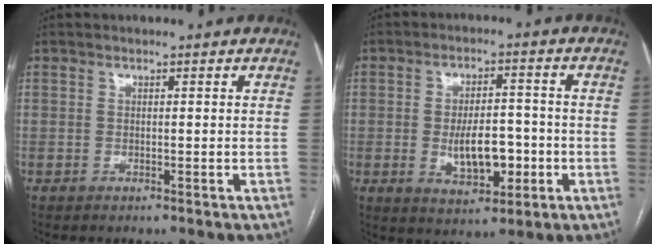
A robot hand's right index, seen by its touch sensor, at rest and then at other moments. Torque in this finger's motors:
{"motor_torque": [0.30, -0.13, 0.46, 0.05]}